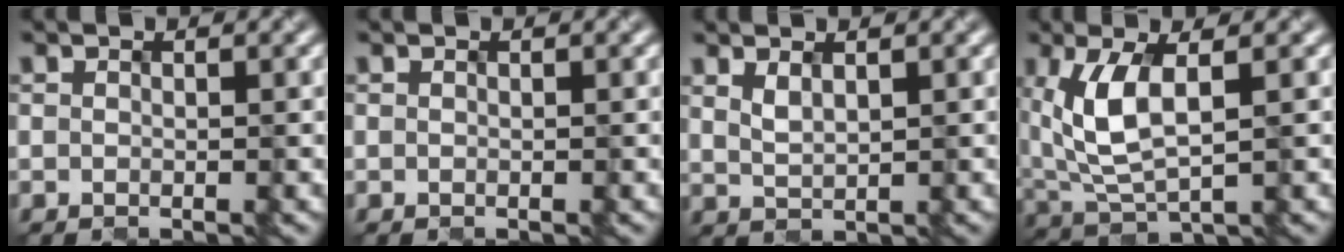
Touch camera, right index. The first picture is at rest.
{"total": 0.0}
{"total": 1.1, "force": [0.7, 0.3, 0.7], "torque": [-0.021, -0.006, 0.026]}
{"total": 5.2, "force": [0.9, 2.5, 4.4], "torque": [-0.114, -0.002, 0.028]}